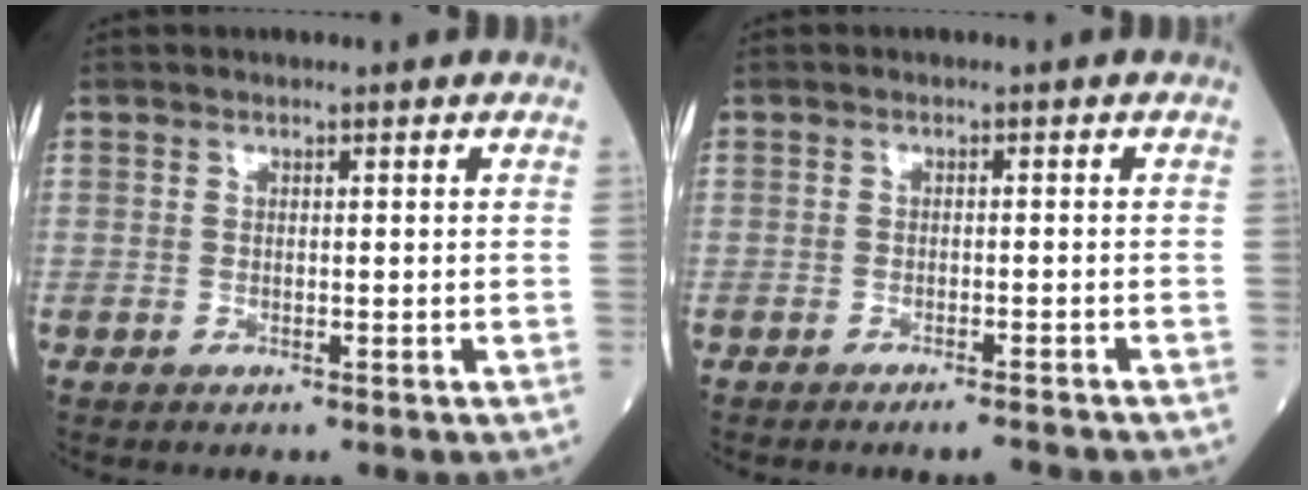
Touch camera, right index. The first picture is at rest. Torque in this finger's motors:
{"motor_torque": [-0.15, -0.09, -0.07, -0.03]}